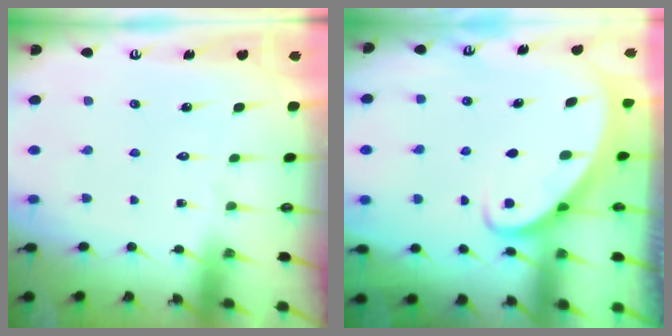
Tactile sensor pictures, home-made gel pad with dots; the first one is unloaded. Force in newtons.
{"total": 2.6, "press": 2.6, "slide": 0.3}